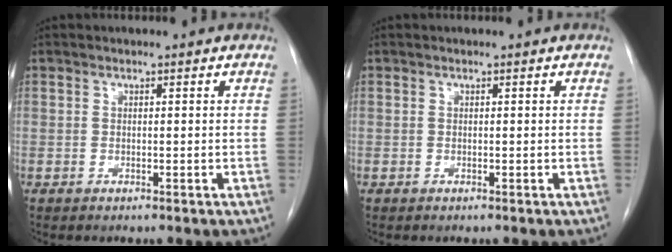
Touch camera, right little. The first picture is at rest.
{"total": 0.0}